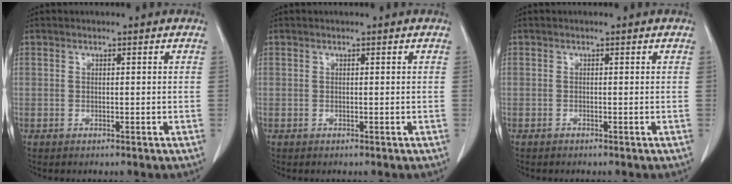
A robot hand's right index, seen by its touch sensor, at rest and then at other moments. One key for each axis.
{"total": 0.0}
{"total": 0.0}